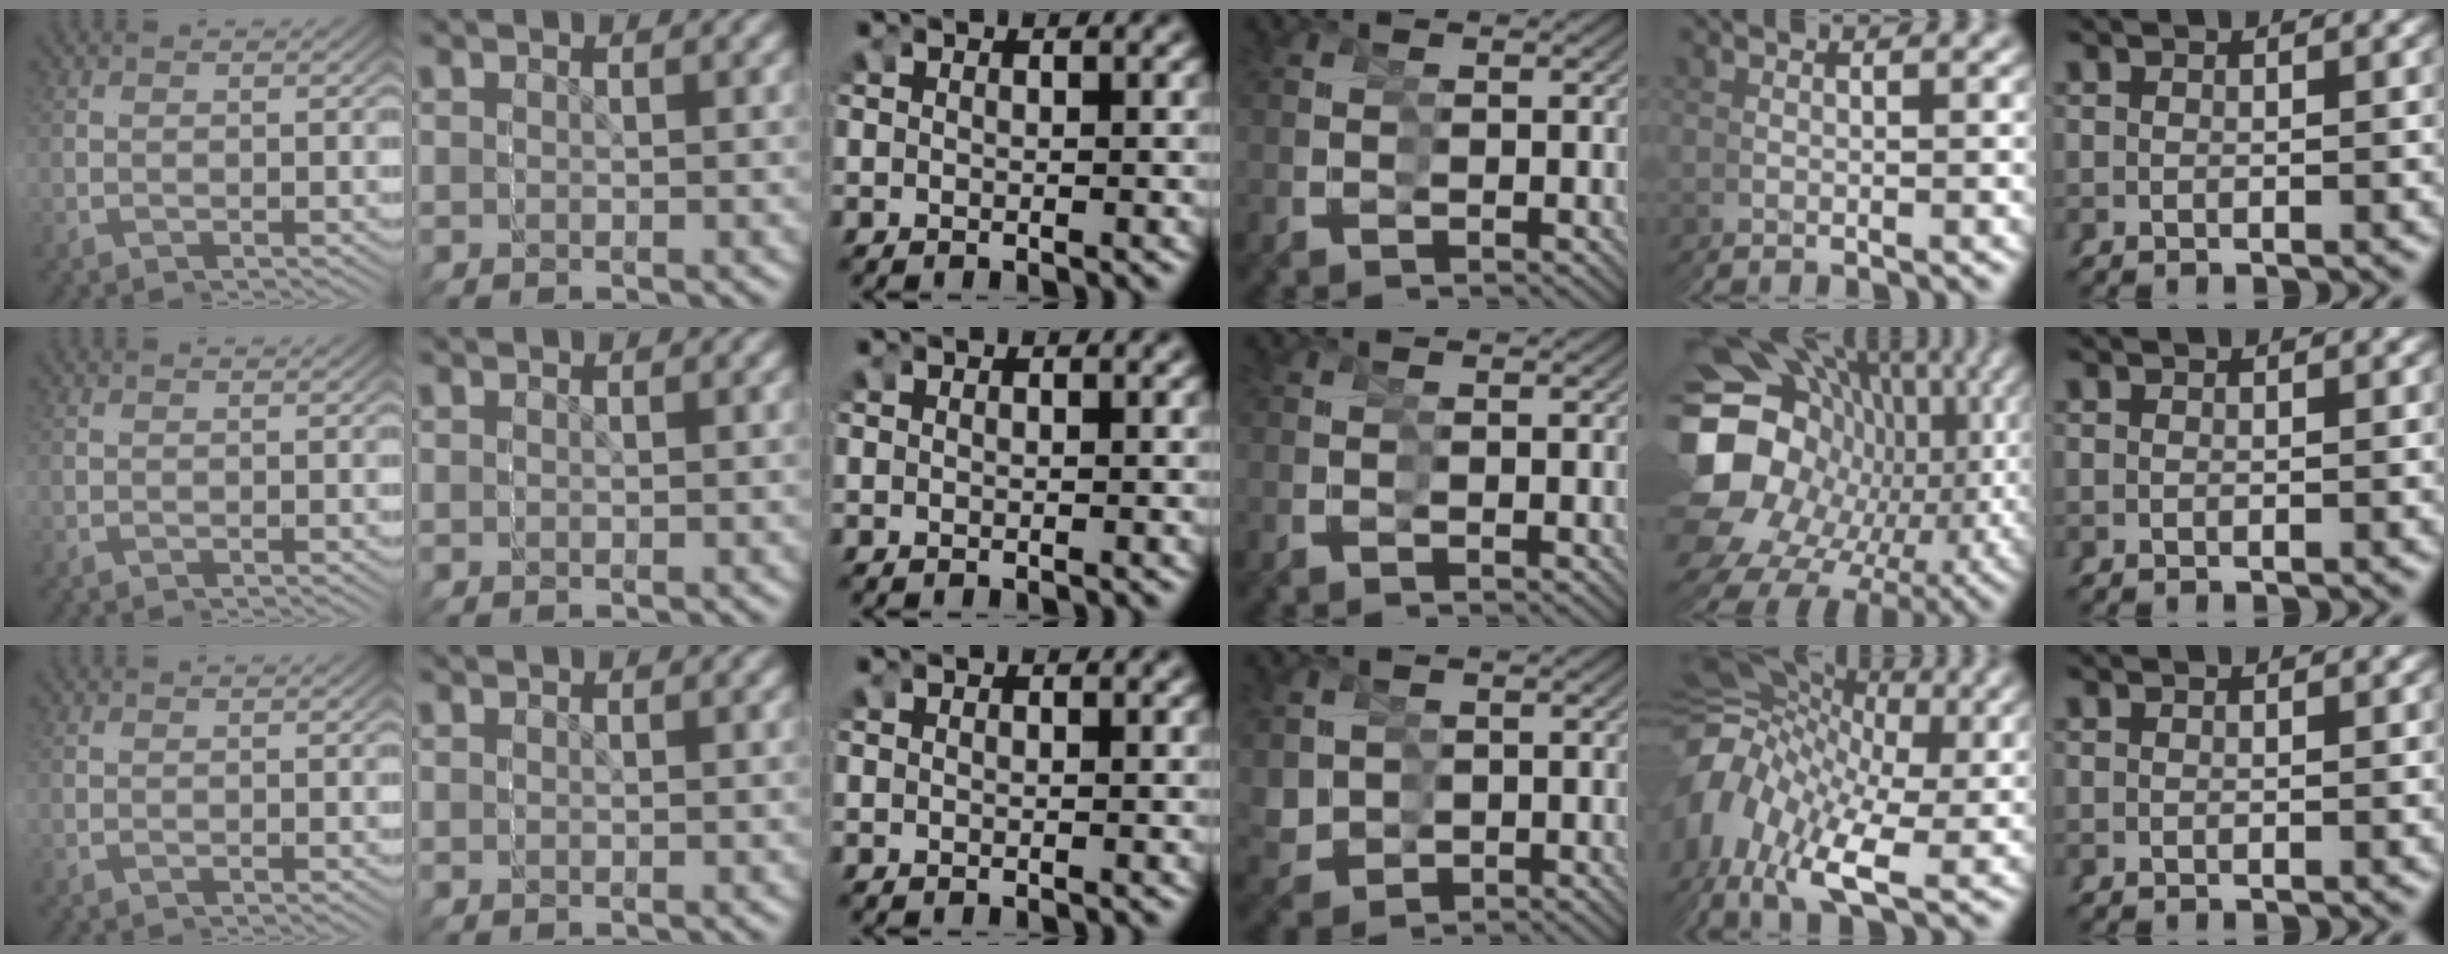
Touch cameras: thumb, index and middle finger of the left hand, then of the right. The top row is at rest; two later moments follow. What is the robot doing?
{"motion": "grasp_and_lifting", "object": "straw"}